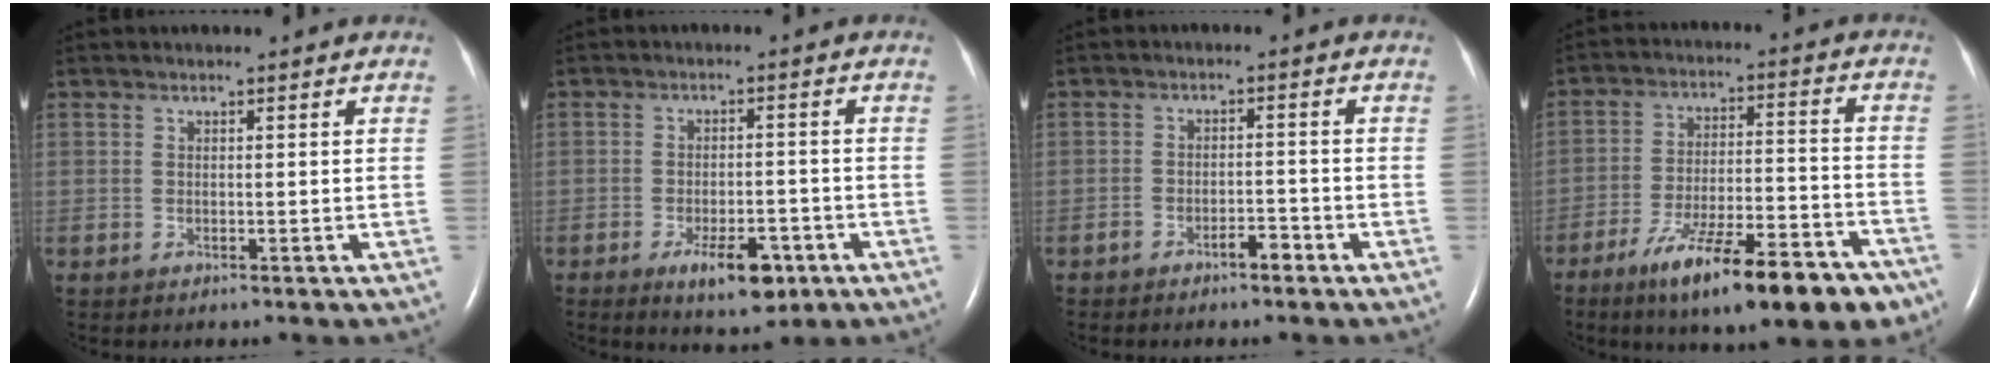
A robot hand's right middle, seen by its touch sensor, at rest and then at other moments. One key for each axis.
{"total": 7.1, "fx": -3.8, "fy": 2.7, "fz": 5.3, "tx": -0.084, "ty": -0.004, "tz": -0.052}
{"total": 2.7, "fx": -2.0, "fy": 1.0, "fz": 1.5, "tx": -0.025, "ty": 0.006, "tz": -0.033}
{"total": 18.5, "fx": -12.5, "fy": 4.1, "fz": 13.0, "tx": -0.162, "ty": 0.006, "tz": -0.199}